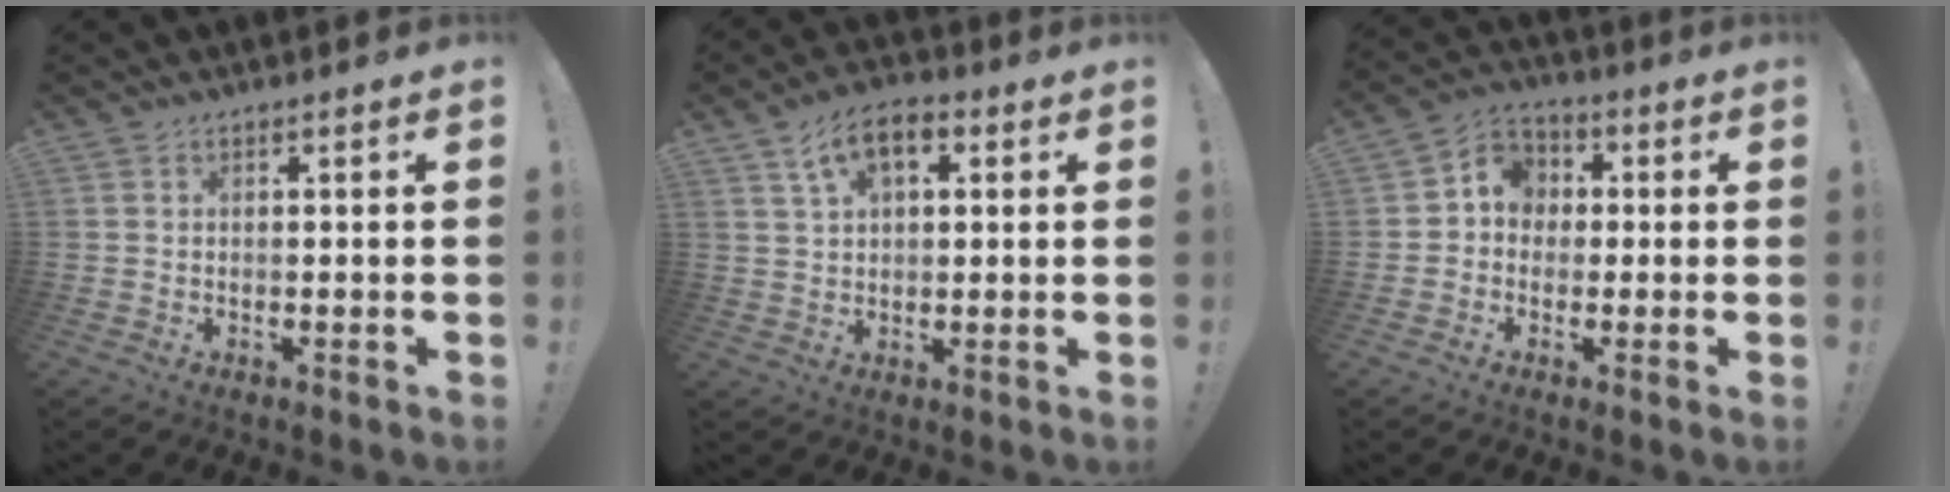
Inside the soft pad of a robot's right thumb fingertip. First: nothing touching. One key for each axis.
{"total": 9.1, "fx": 3.8, "fy": 5.0, "fz": 6.6, "tx": -0.100, "ty": -0.001, "tz": 0.070}
{"total": 7.1, "fx": -0.8, "fy": 6.4, "fz": 2.9, "tx": -0.040, "ty": 0.017, "tz": -0.008}